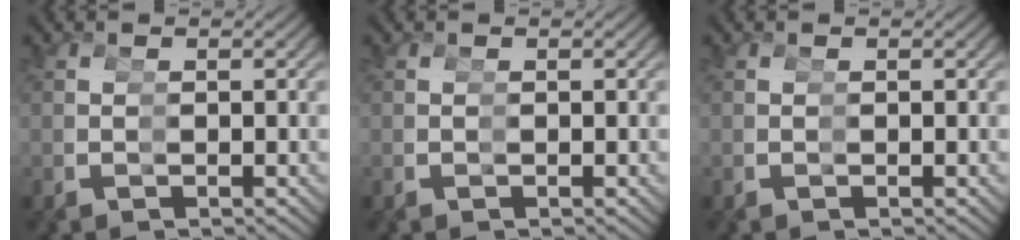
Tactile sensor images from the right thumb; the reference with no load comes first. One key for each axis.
{"total": 0.0}
{"total": 0.0}